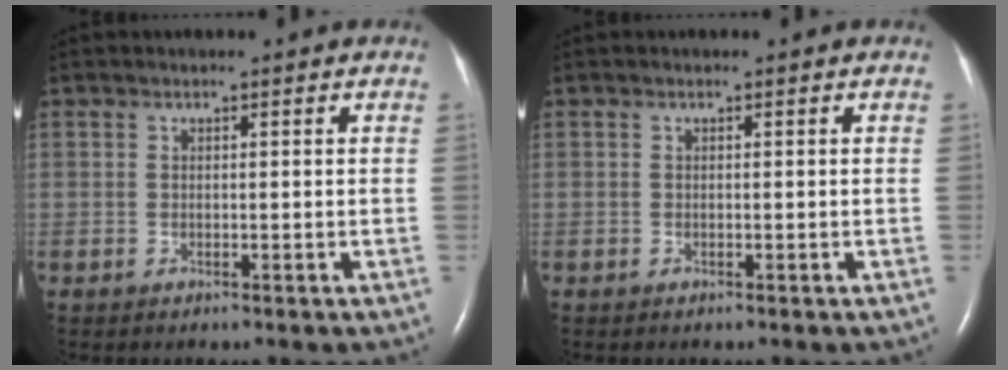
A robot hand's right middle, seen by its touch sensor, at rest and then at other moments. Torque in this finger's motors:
{"motor_torque": [-0.29, -0.46, -0.55, -0.21]}